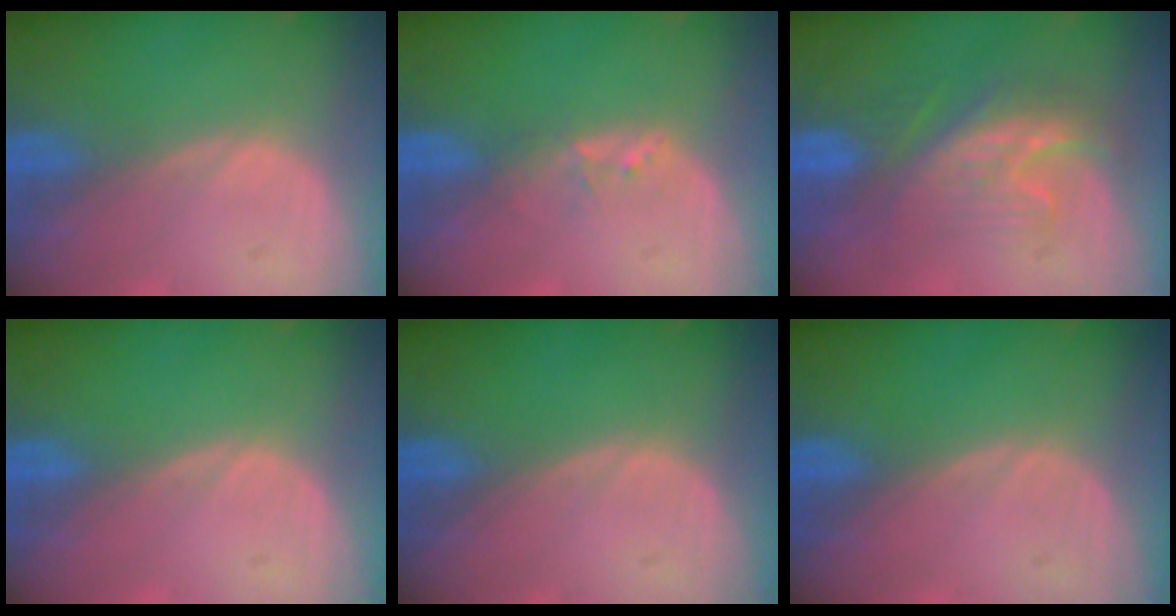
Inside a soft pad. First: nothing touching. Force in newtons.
{"total": 1.6, "press": 1.5, "slide": 0.3}
{"total": 8.7, "press": 7.5, "slide": 4.5}
{"total": 0.0}
{"total": 0.0}
{"total": 0.0}